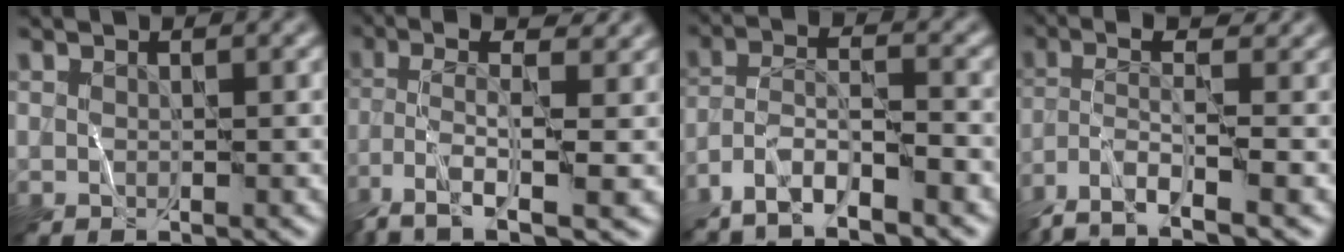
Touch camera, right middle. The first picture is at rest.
{"total": 6.8, "force": [-2.8, 1.8, 5.9], "torque": [-0.121, 0.013, -0.058]}
{"total": 6.5, "force": [-4.8, 1.4, 4.1], "torque": [-0.072, 0.005, -0.093]}
{"total": 6.9, "force": [-4.3, 1.5, 5.1], "torque": [-0.097, 0.003, -0.089]}